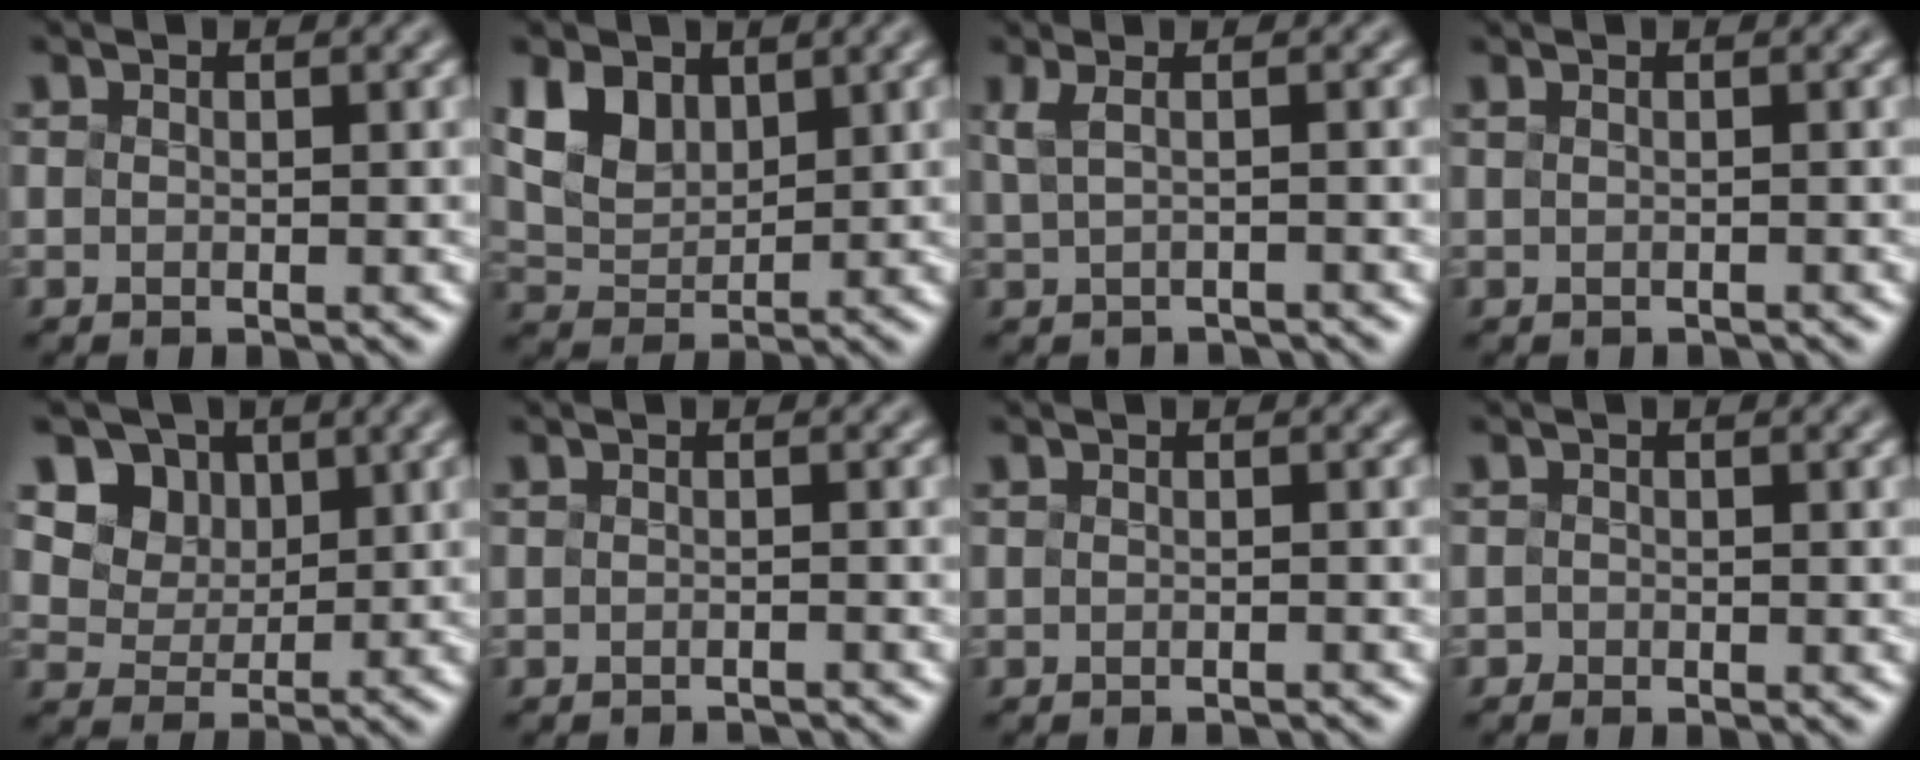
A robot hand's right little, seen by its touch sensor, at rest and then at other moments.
{"total": 3.4, "force": [1.9, 2.2, 1.7], "torque": [-0.046, -0.003, 0.049]}
{"total": 1.6, "force": [0.3, 0.4, 1.5], "torque": [-0.030, -0.005, 0.012]}
{"total": 0.6, "force": [0.0, 0.2, 0.5], "torque": [-0.004, -0.003, -0.007]}
{"total": 7.1, "force": [4.1, 5.2, 2.4], "torque": [-0.058, 0.000, 0.081]}
{"total": 1.8, "force": [-1.8, 0.0, 0.5], "torque": [0.004, -0.012, -0.025]}
{"total": 1.2, "force": [-1.1, 0.1, 0.5], "torque": [0.004, -0.009, -0.020]}
{"total": 0.9, "force": [-0.6, -0.3, -0.6], "torque": [0.007, -0.004, 0.000]}